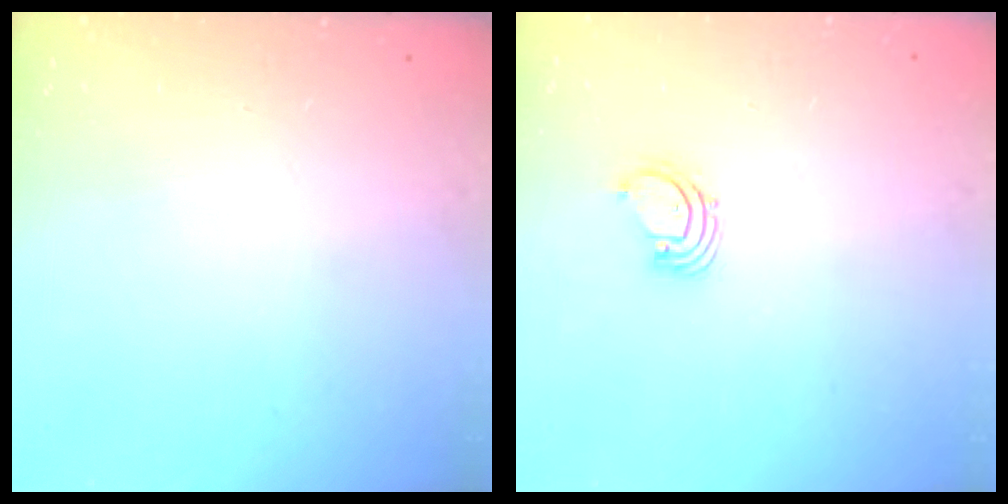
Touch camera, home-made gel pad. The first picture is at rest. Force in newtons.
{"total": 1.4, "press": 1.4, "slide": 0.1}